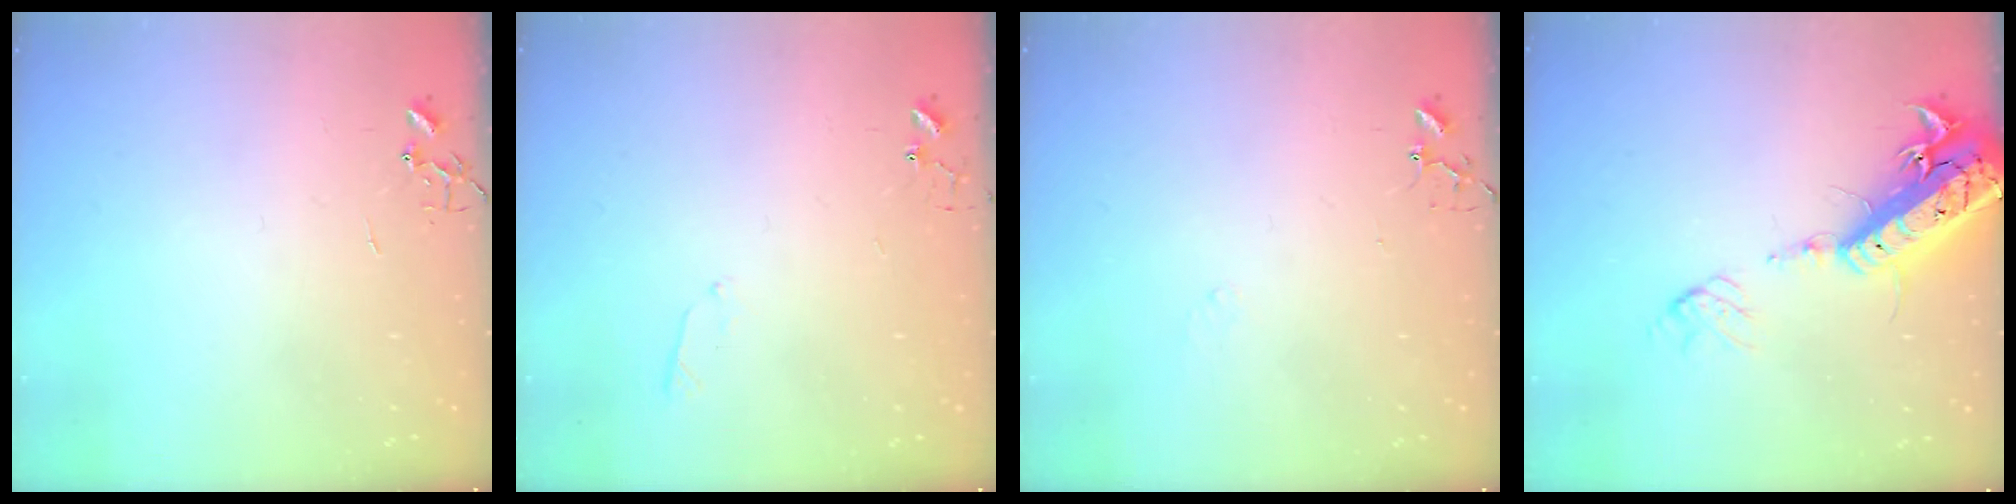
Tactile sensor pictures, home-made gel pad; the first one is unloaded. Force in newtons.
{"total": 4.1, "press": 4.0, "slide": 0.8}
{"total": 5.2, "press": 5.2, "slide": 0.5}
{"total": 19.9, "press": 19.4, "slide": 4.6}